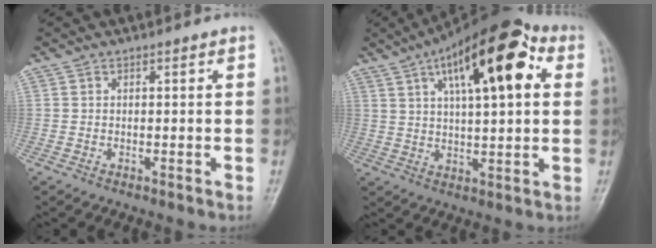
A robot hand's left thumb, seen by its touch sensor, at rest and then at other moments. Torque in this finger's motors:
{"motor_torque": [0.60, 1.08, 1.98, -0.79, 0.19]}